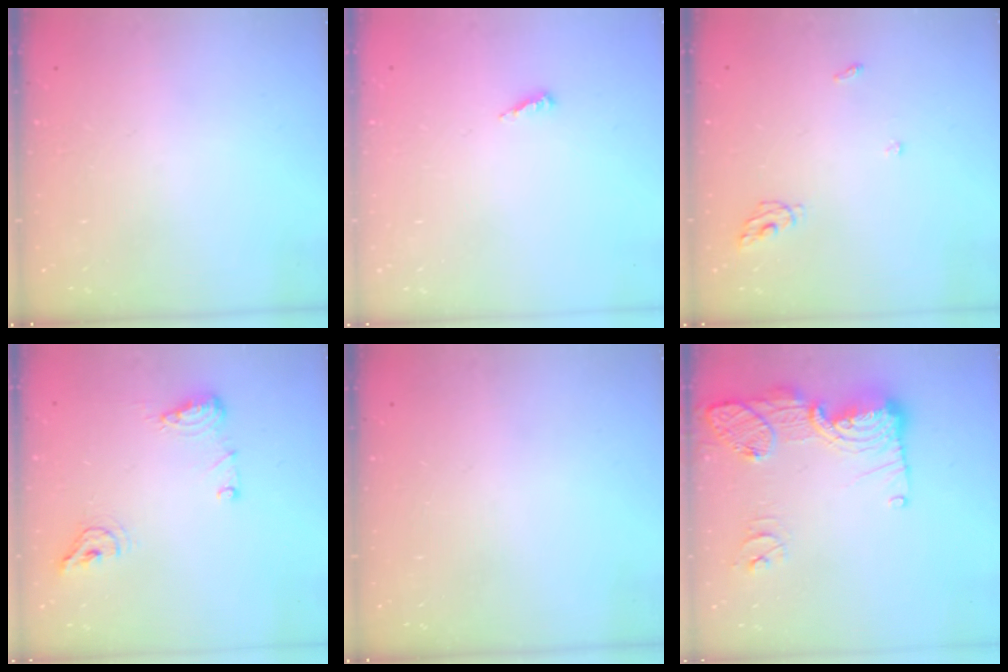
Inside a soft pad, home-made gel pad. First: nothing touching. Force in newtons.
{"total": 3.9, "press": 3.9, "slide": 0.2}
{"total": 5.2, "press": 5.1, "slide": 0.3}
{"total": 8.9, "press": 8.8, "slide": 1.4}
{"total": 0.0}
{"total": 17.6, "press": 17.3, "slide": 3.3}